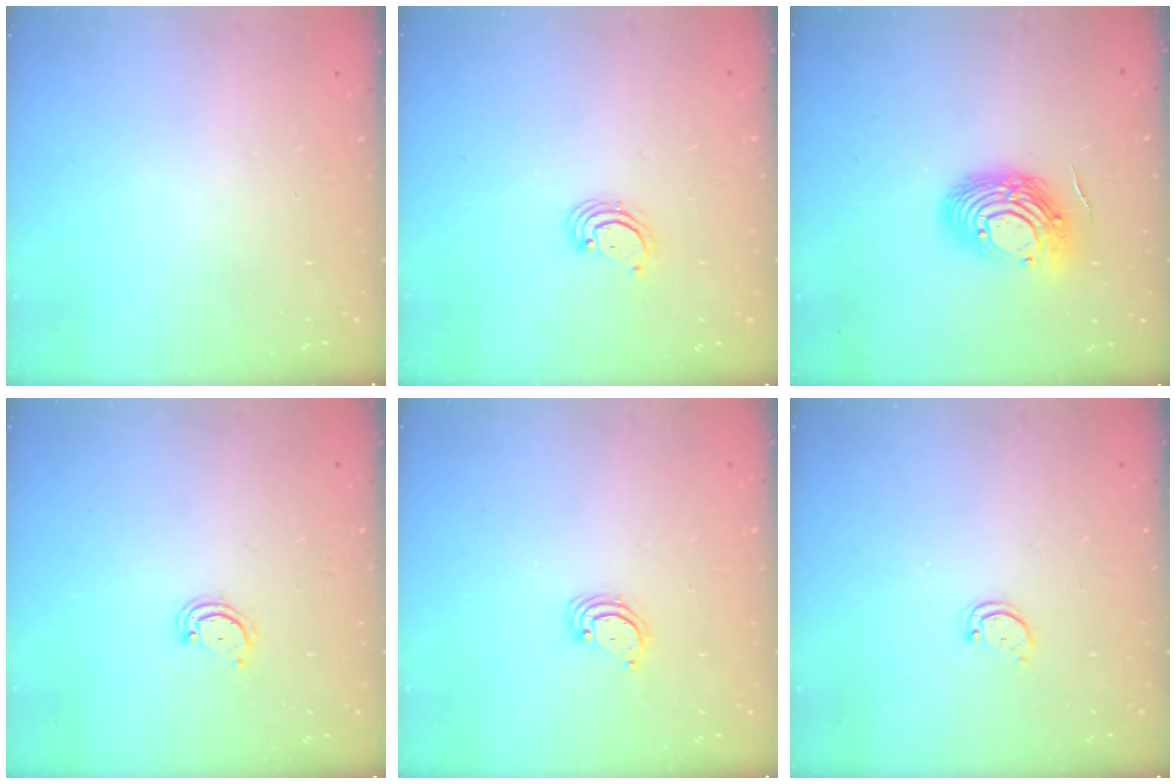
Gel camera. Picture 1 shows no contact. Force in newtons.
{"total": 2.6, "press": 2.6, "slide": 0.3}
{"total": 13.5, "press": 13.5, "slide": 1.3}
{"total": 2.6, "press": 2.6, "slide": 0.3}
{"total": 3.5, "press": 3.5, "slide": 0.3}
{"total": 2.8, "press": 2.7, "slide": 0.3}